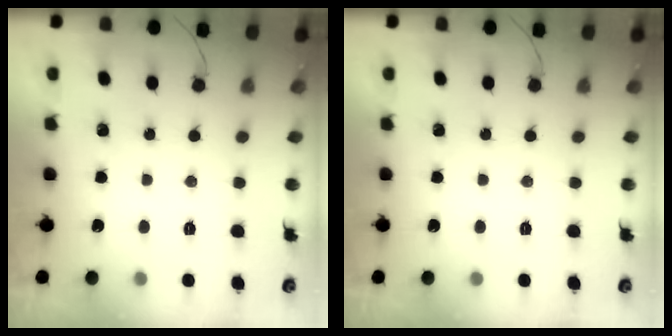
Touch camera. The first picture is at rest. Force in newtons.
{"total": 0.0}